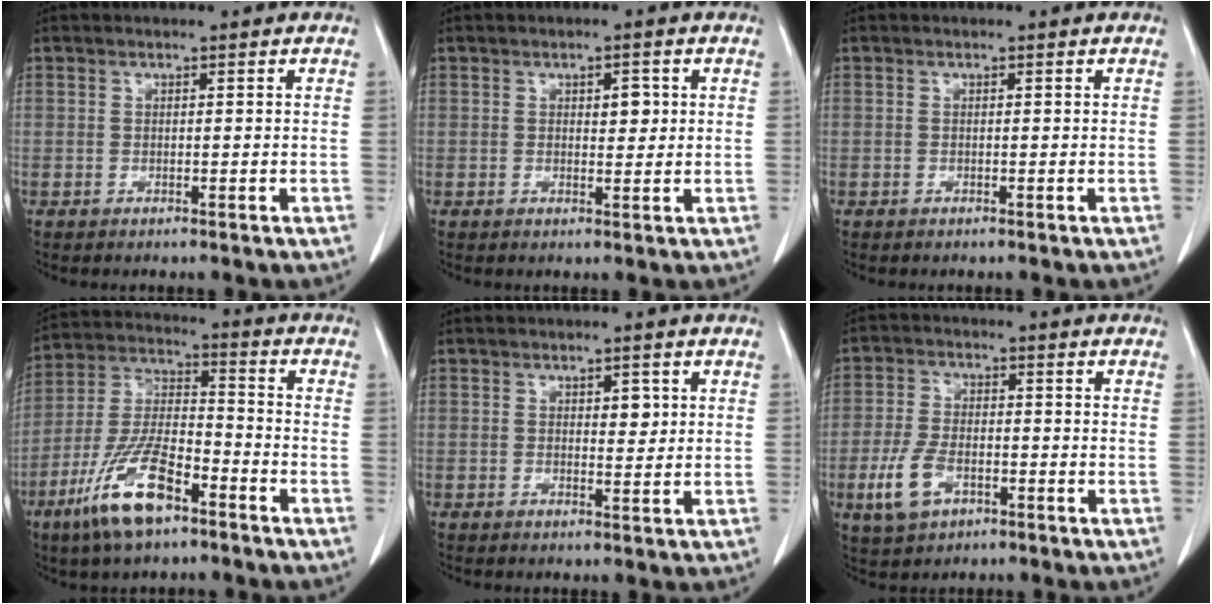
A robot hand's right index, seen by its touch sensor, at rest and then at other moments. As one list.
[{"total": 2.3, "force": [0.6, 1.1, 1.9], "torque": [-0.025, 0.000, 0.012]}, {"total": 0.0}, {"total": 13.5, "force": [-7.8, 3.9, 10.2], "torque": [-0.215, -0.009, -0.144]}, {"total": 2.2, "force": [0.7, 1.1, 1.8], "torque": [-0.022, -0.002, 0.013]}, {"total": 7.0, "force": [-2.9, 3.9, 5.1], "torque": [-0.117, -0.001, -0.051]}]